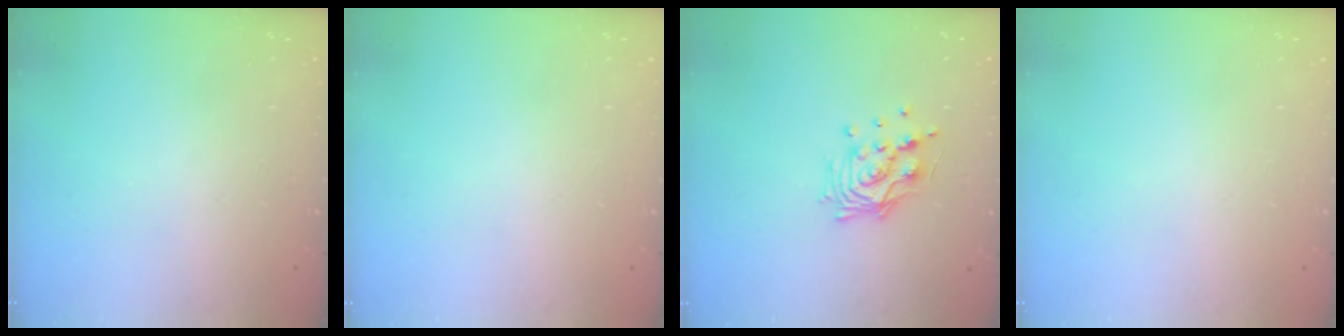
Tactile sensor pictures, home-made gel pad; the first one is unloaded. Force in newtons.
{"total": 0.0}
{"total": 11.7, "press": 11.7, "slide": 0.9}
{"total": 0.0}